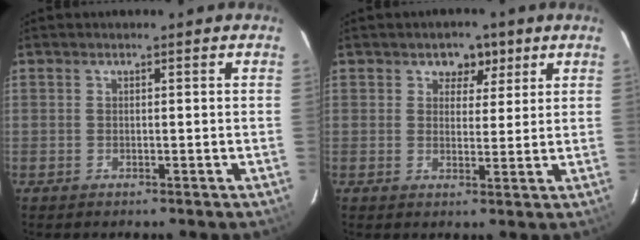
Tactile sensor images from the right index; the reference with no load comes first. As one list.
[{"total": 4.3, "force": [2.3, 3.4, 1.4], "torque": [-0.008, 0.002, 0.032]}]